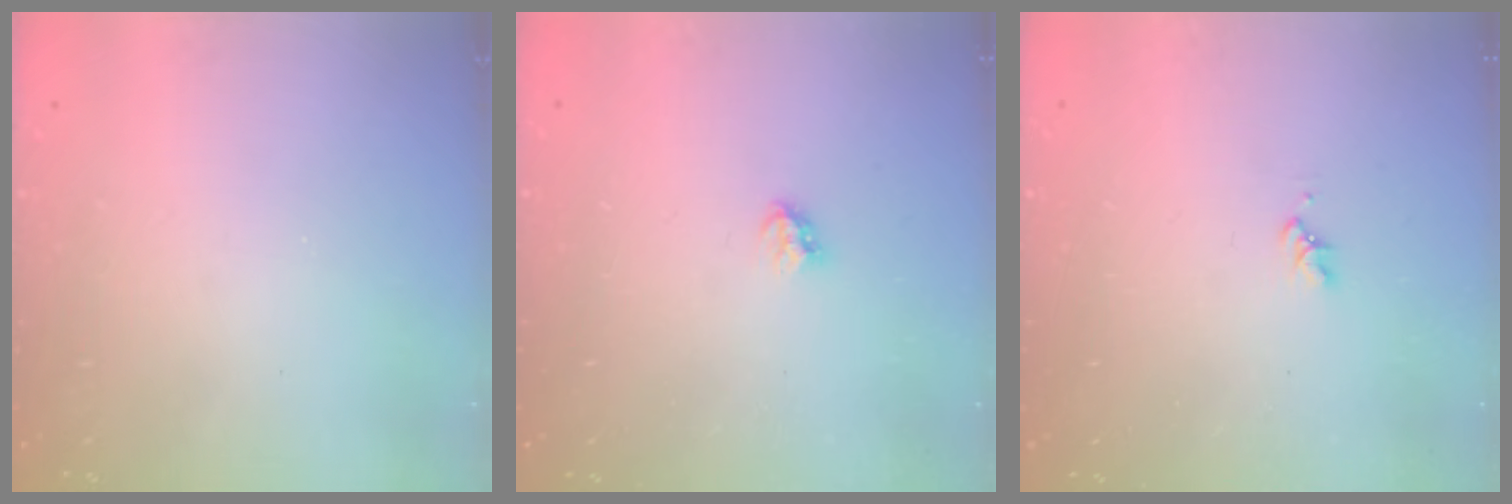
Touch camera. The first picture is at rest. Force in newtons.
{"total": 2.8, "press": 2.8, "slide": 0.5}
{"total": 1.6, "press": 1.6, "slide": 0.3}